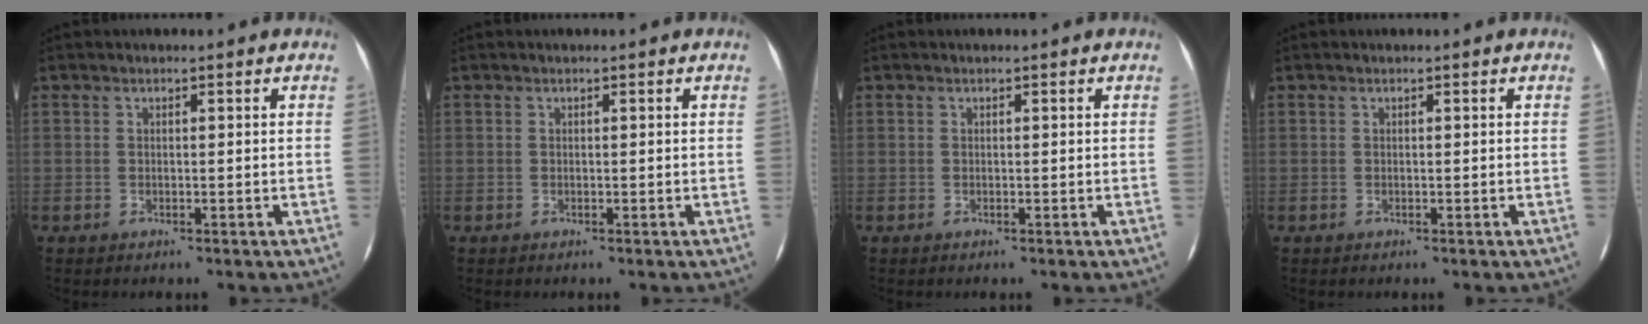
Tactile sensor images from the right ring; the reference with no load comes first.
{"total": 0.0}
{"total": 0.0}
{"total": 0.0}